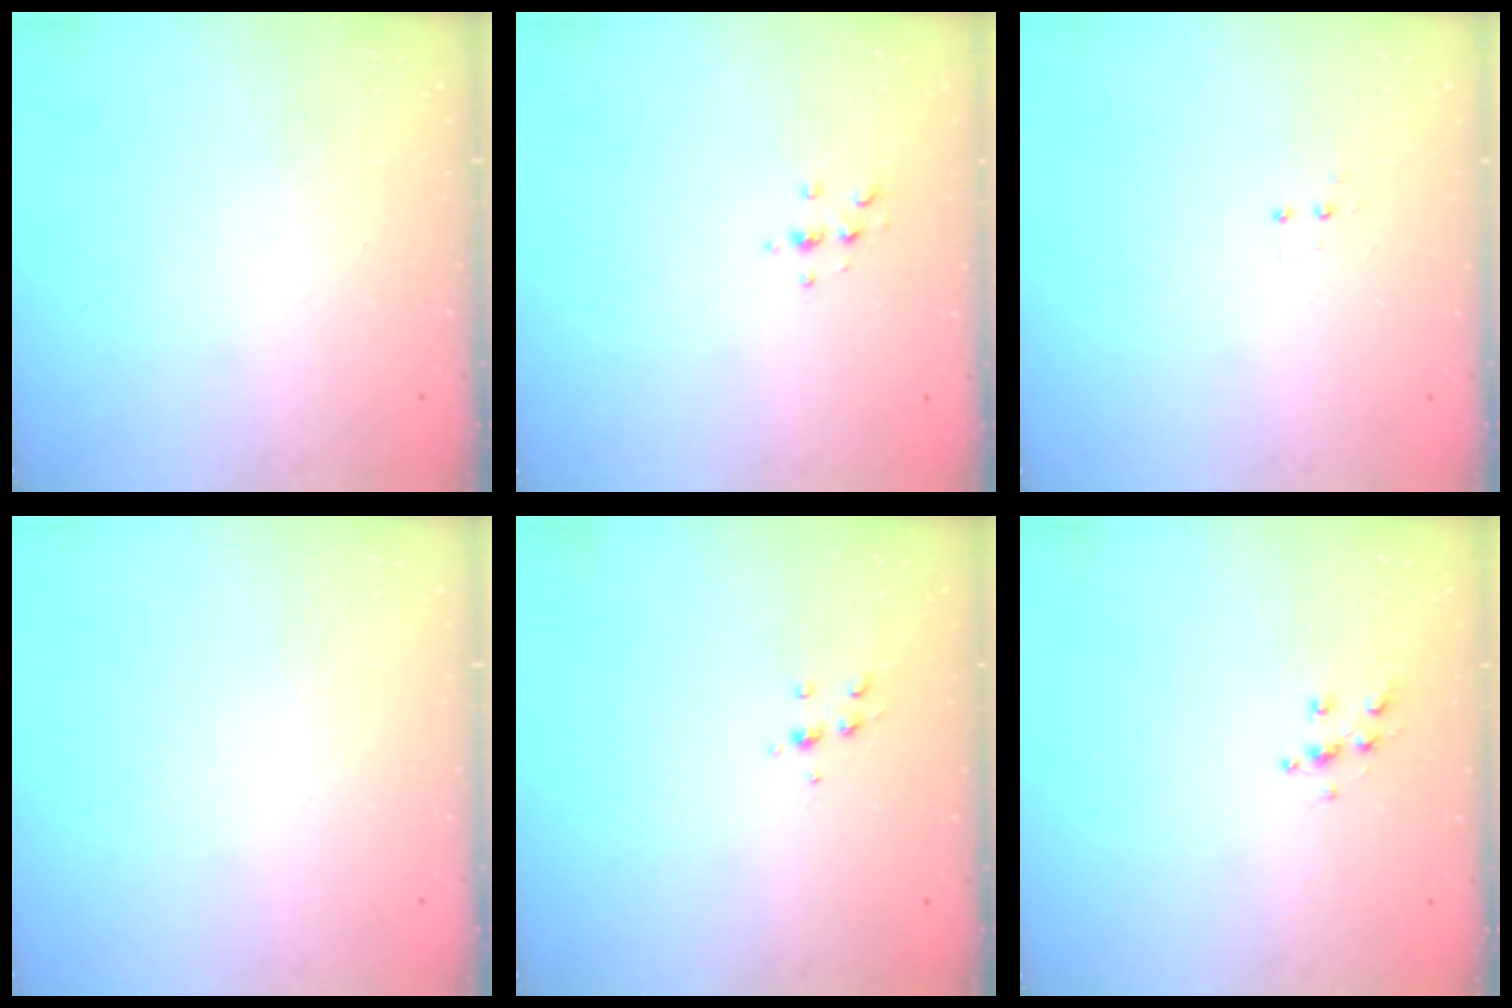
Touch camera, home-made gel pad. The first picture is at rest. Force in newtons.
{"total": 2.3, "press": 2.3, "slide": 0.2}
{"total": 3.4, "press": 3.3, "slide": 0.7}
{"total": 0.0}
{"total": 5.4, "press": 5.4, "slide": 0.5}
{"total": 6.1, "press": 6.1, "slide": 0.4}